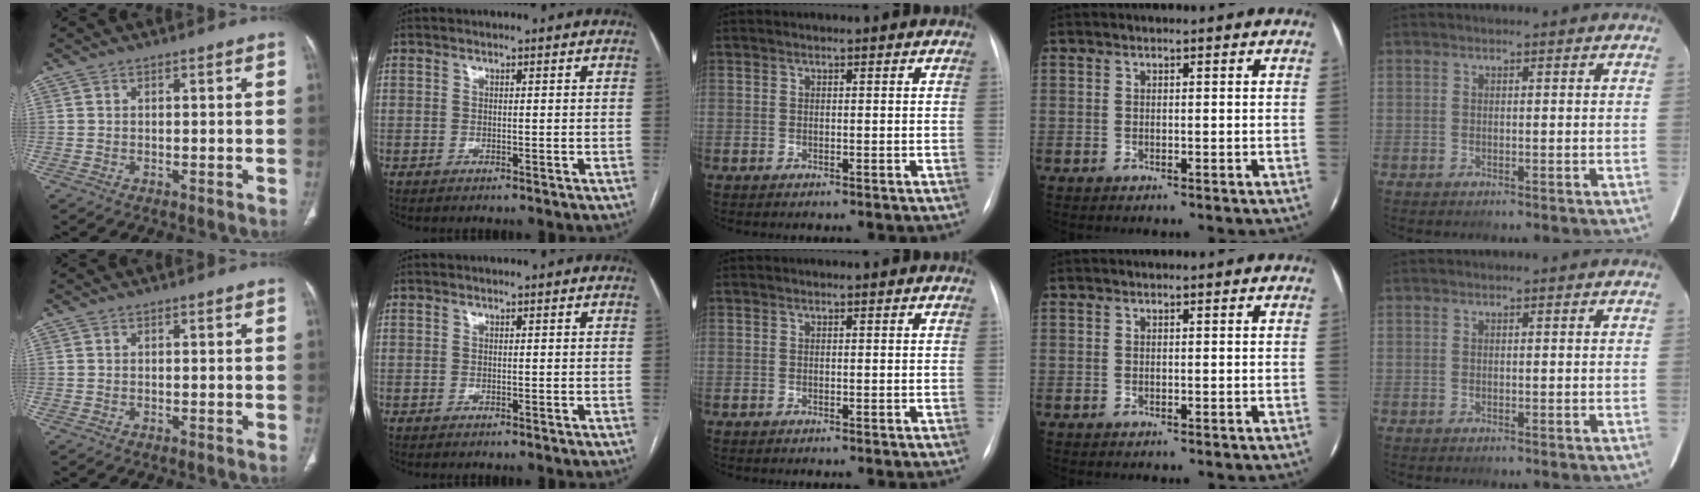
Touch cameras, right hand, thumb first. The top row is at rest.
{}